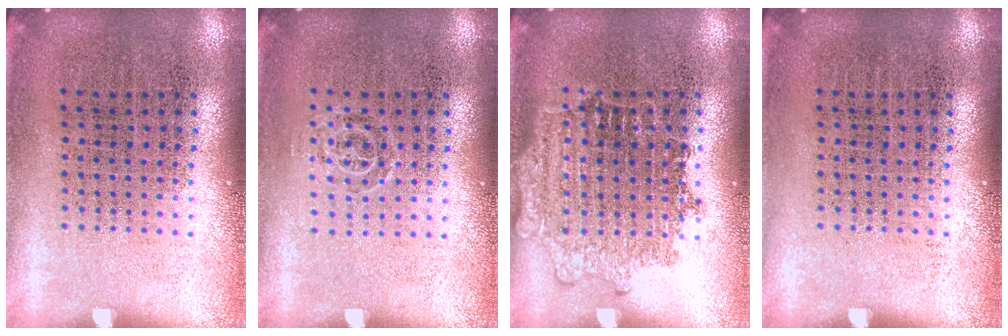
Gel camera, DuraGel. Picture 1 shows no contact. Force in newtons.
{"total": 0.7, "press": 0.5, "slide": 0.5}
{"total": 1.2, "press": 1.2, "slide": 0.2}
{"total": 0.0}